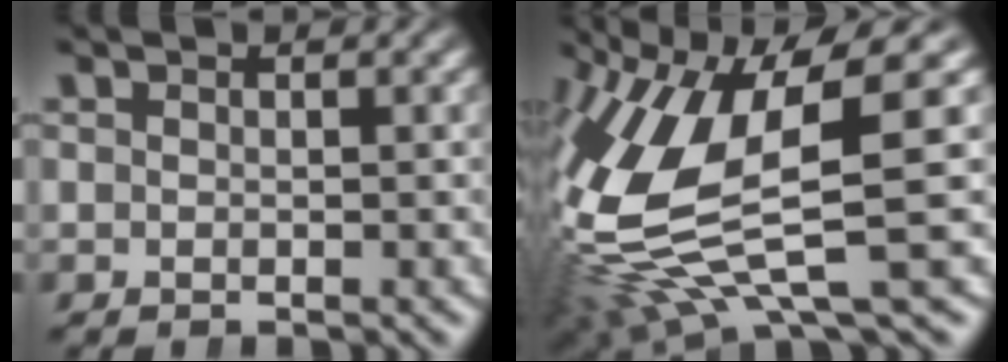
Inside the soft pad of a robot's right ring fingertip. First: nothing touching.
{"total": 10.6, "force": [-1.0, 5.1, 9.2], "torque": [-0.190, -0.026, 0.003]}